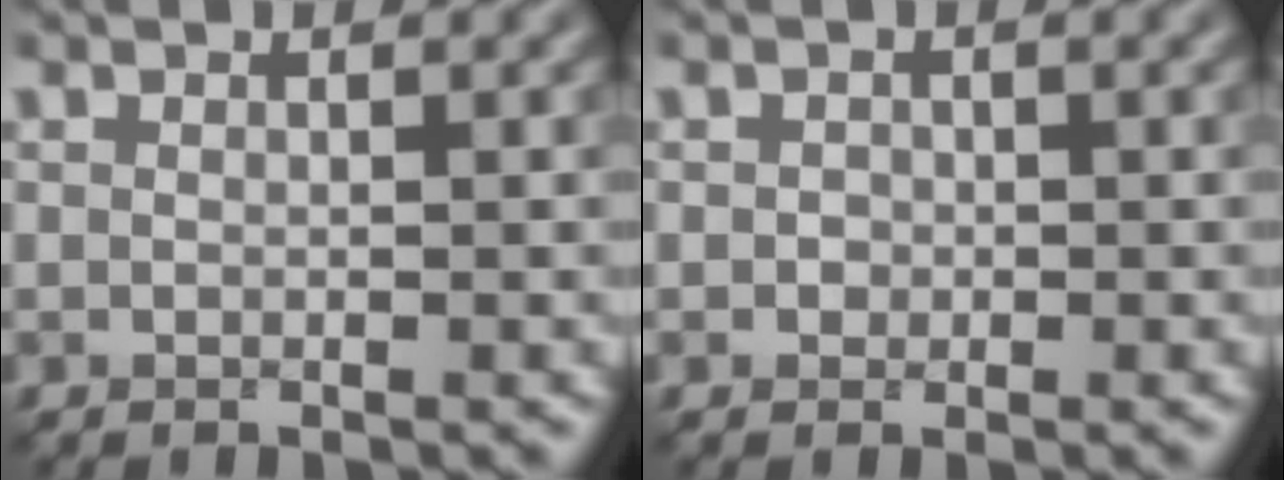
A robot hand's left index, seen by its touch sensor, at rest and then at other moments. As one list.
[{"total": 0.7, "force": [0.0, 0.7, 0.2], "torque": [0.000, -0.001, -0.002]}]